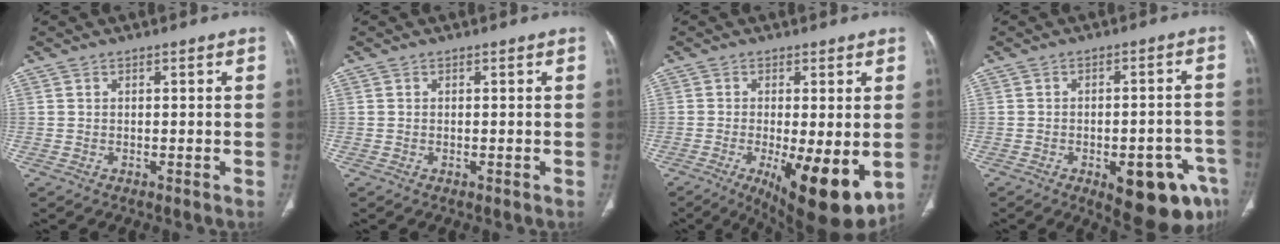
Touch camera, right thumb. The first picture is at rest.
{"total": 0.0}
{"total": 14.2, "force": [-3.8, 4.4, 12.9], "torque": [-0.174, -0.024, -0.043]}
{"total": 12.8, "force": [-6.3, 5.3, 9.9], "torque": [-0.085, 0.030, -0.069]}